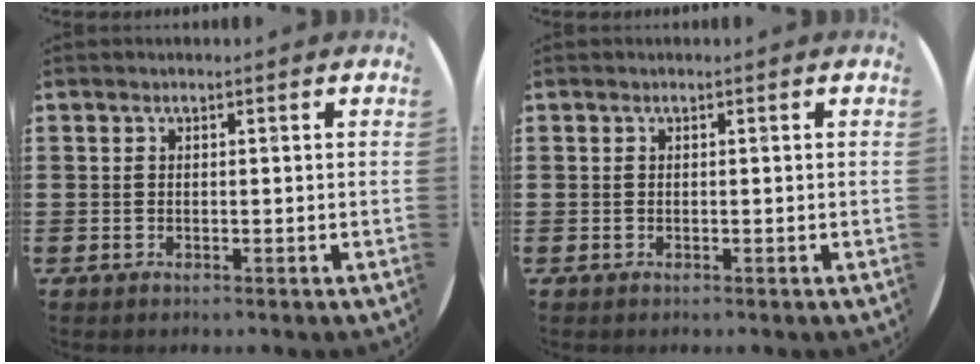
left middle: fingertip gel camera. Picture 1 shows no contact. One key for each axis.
{"total": 0.0}